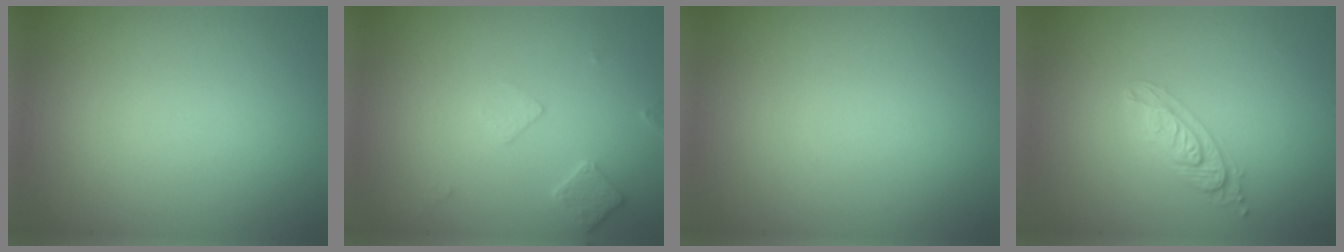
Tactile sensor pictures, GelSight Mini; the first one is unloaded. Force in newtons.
{"total": 1.8, "press": 1.8, "slide": 0.3}
{"total": 0.0}
{"total": 2.1, "press": 2.0, "slide": 0.4}